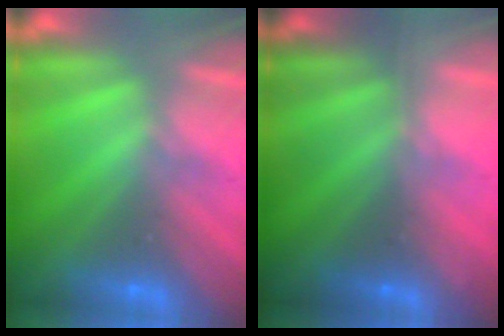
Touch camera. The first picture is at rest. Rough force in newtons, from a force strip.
{"total": 1.6}